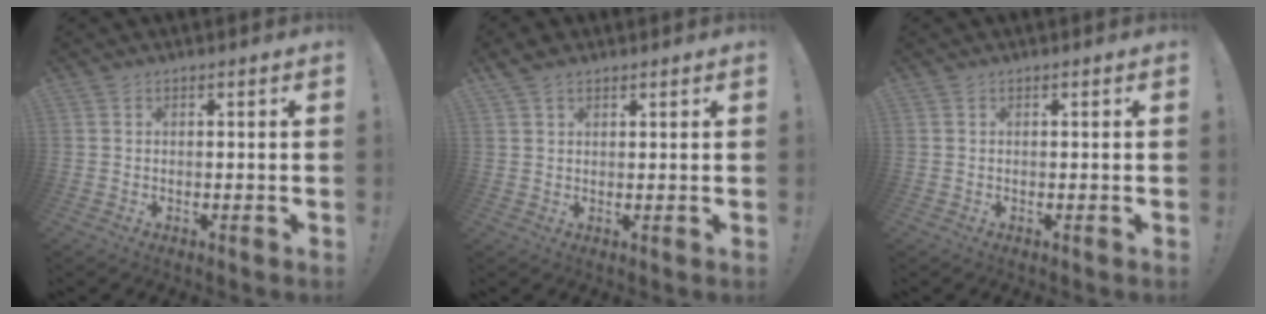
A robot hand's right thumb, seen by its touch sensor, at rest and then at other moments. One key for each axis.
{"total": 2.9, "fx": 2.1, "fy": 1.7, "fz": 1.1, "tx": -0.019, "ty": -0.005, "tz": 0.041}
{"total": 0.0}